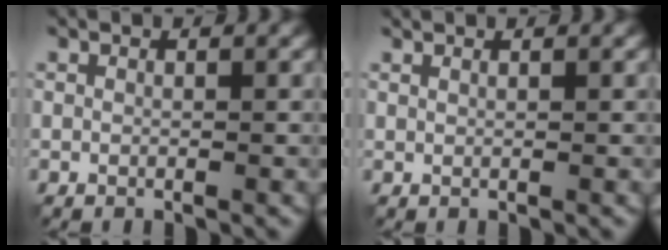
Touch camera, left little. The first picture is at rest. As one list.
[{"total": 0.8, "force": [0.7, 0.1, 0.4], "torque": [-0.005, 0.000, 0.006]}]